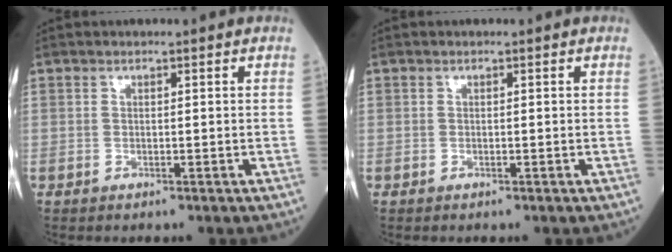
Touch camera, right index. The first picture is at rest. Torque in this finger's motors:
{"motor_torque": [0.05, -0.01, -0.03, 0.01]}